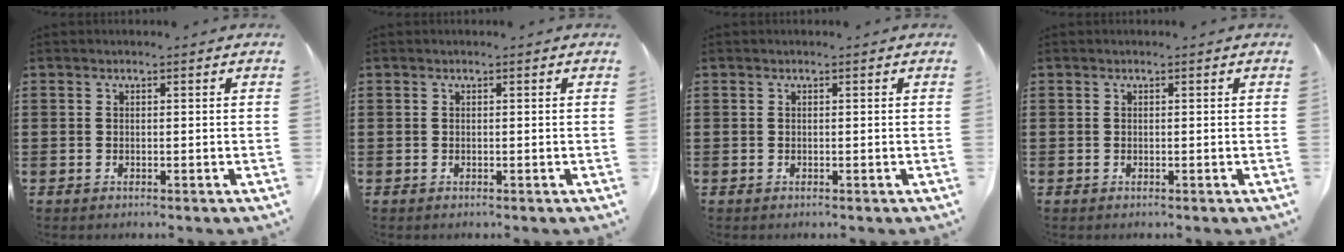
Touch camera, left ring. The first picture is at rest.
{"total": 0.0}
{"total": 0.0}
{"total": 0.0}